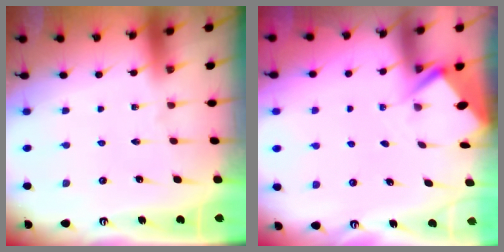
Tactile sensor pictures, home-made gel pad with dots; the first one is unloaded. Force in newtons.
{"total": 2.9, "press": 2.9, "slide": 0.4}